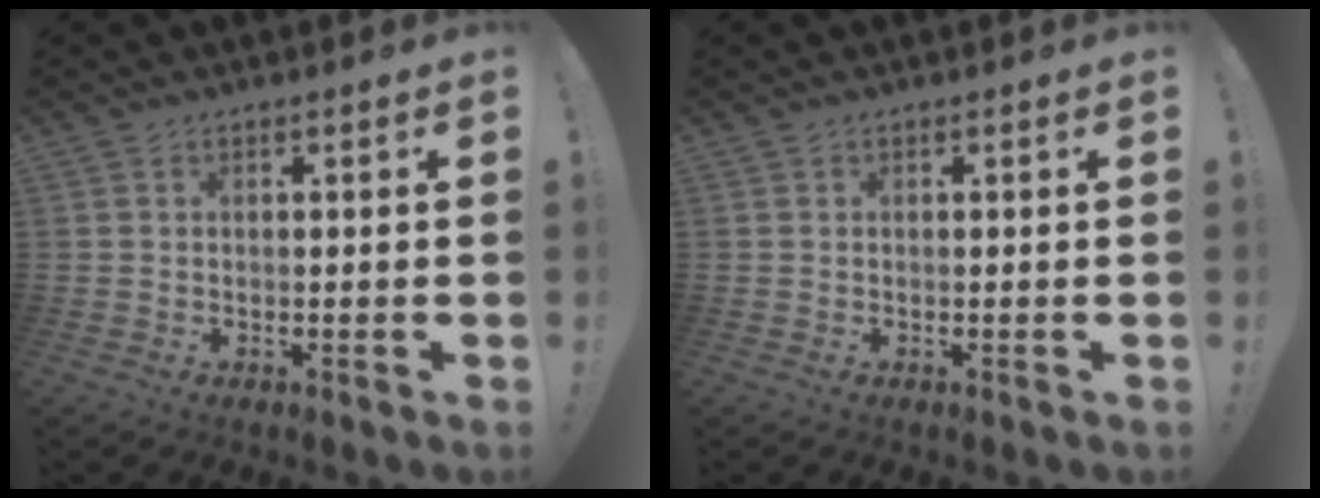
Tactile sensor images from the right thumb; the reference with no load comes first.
{"total": 0.0}